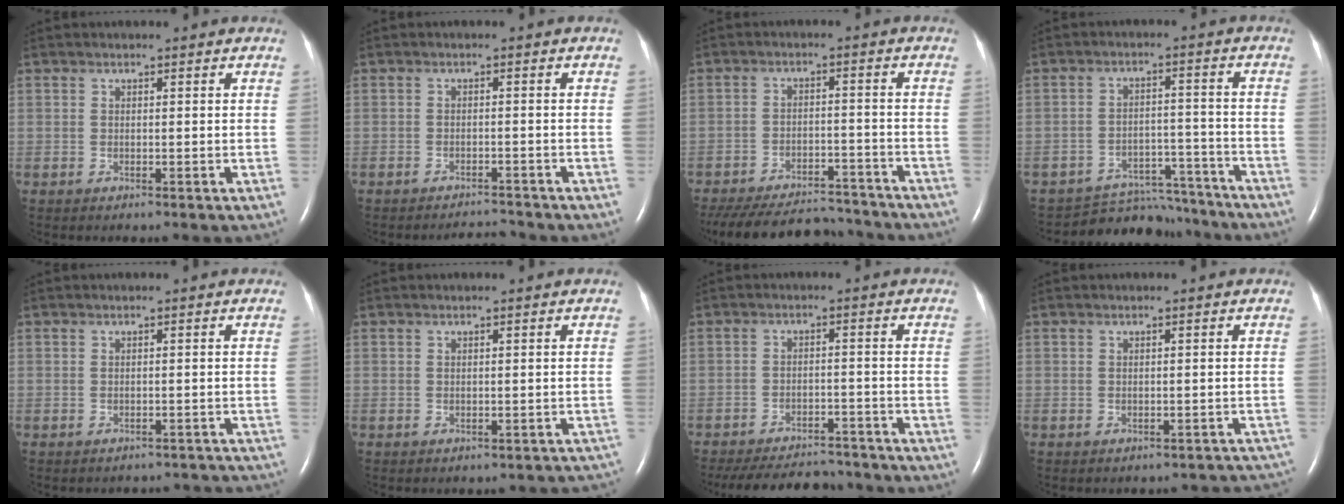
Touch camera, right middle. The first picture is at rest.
{"total": 2.6, "force": [-2.6, -0.2, -0.2], "torque": [-0.001, -0.012, -0.038]}
{"total": 18.7, "force": [-16.9, 5.2, 6.3], "torque": [-0.153, -0.016, -0.241]}
{"total": 11.4, "force": [-11.0, 3.1, 0.2], "torque": [0.004, 0.025, -0.153]}
{"total": 5.1, "force": [-4.6, 2.0, 0.3], "torque": [-0.002, 0.005, -0.042]}
{"total": 4.3, "force": [-3.7, 2.0, 1.1], "torque": [-0.006, 0.010, -0.031]}
{"total": 15.6, "force": [-14.1, 4.3, 5.0], "torque": [-0.116, -0.008, -0.195]}
{"total": 6.5, "force": [-5.8, 2.7, 1.2], "torque": [-0.005, 0.013, -0.050]}